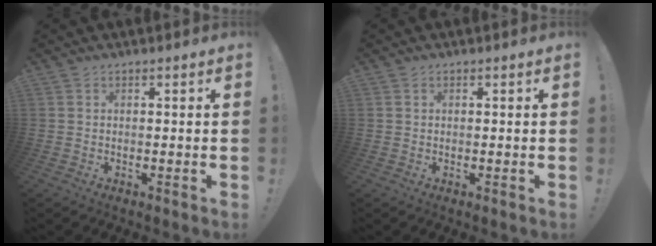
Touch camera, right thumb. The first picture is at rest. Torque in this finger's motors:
{"motor_torque": [-0.35, 0.00, -0.06, -0.05, 0.04]}